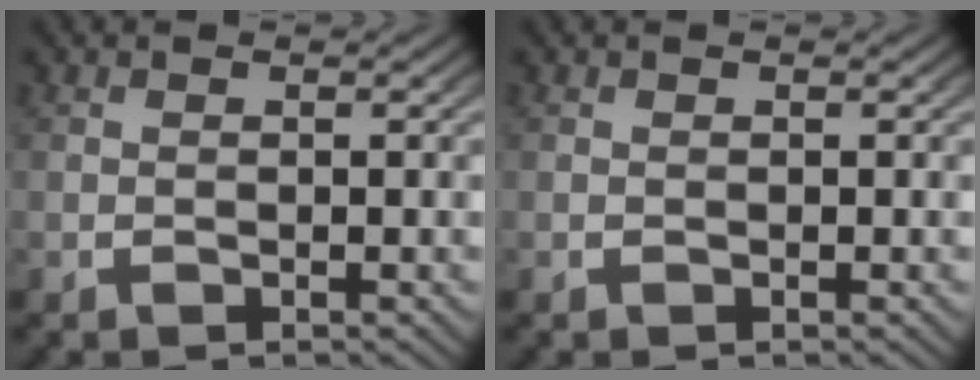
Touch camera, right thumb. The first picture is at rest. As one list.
[{"total": 0.0}]